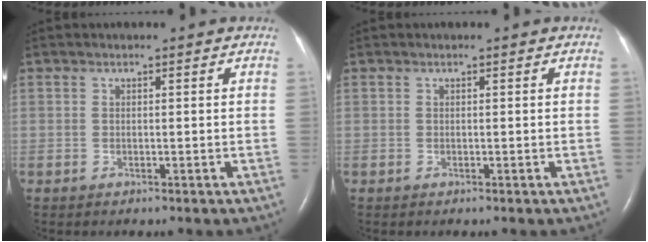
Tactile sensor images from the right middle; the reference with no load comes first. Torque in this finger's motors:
{"motor_torque": [0.00, 0.00, 0.00, 0.00]}